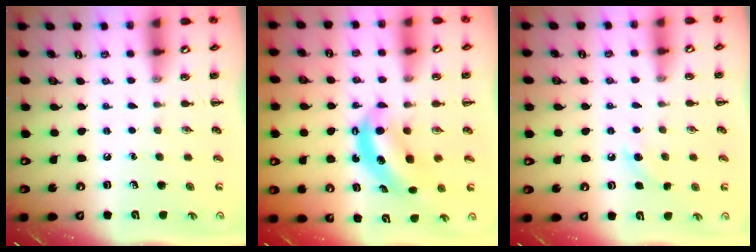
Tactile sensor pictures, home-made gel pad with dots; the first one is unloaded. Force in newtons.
{"total": 5.7, "press": 5.7, "slide": 0.5}
{"total": 4.4, "press": 4.2, "slide": 1.2}